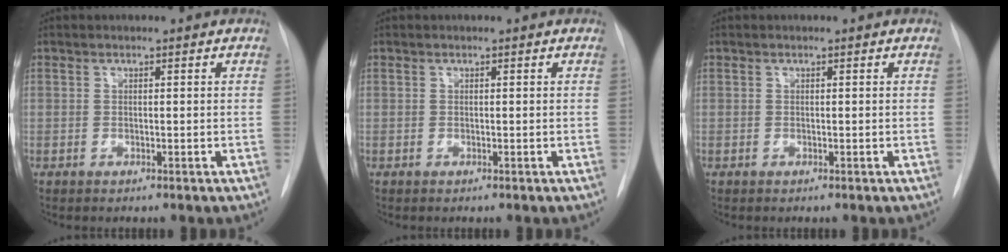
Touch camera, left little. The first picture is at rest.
{"total": 0.0}
{"total": 0.0}